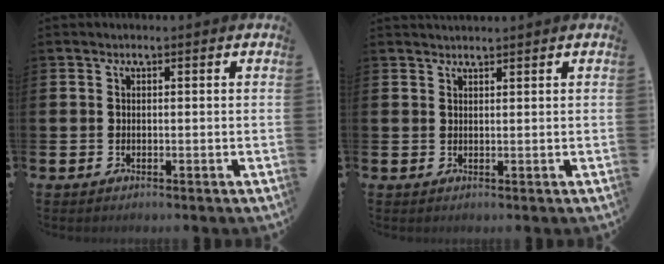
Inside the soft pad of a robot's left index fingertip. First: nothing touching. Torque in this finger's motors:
{"motor_torque": [0.81, -1.17, 0.11, 0.03]}